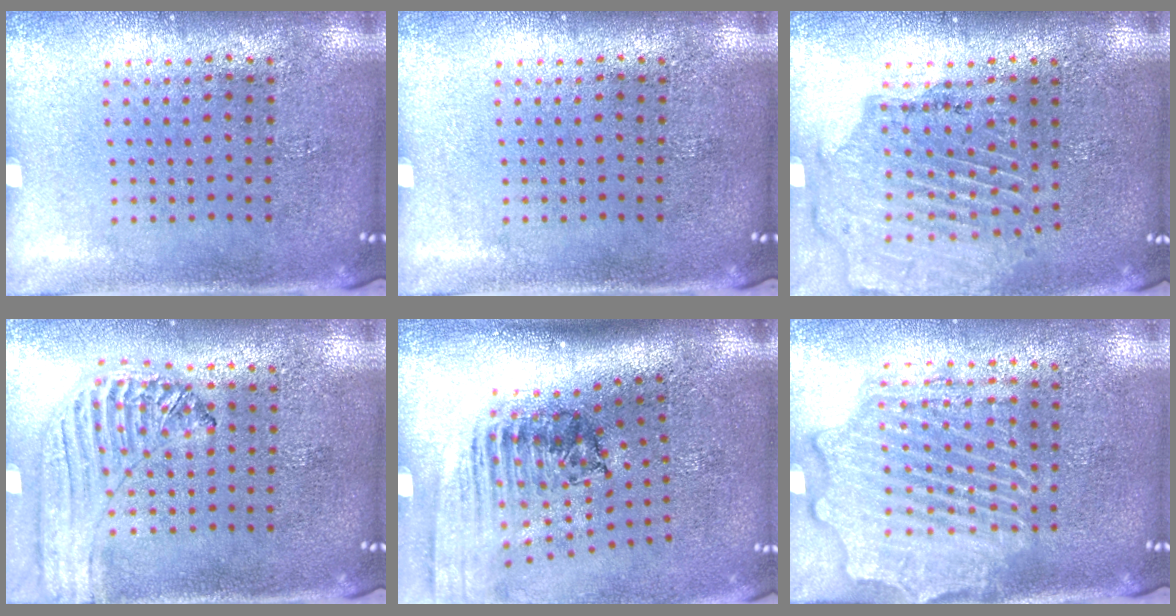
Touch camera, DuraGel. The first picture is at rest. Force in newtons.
{"total": 0.0}
{"total": 1.6, "press": 1.6, "slide": 0.2}
{"total": 1.3, "press": 1.3, "slide": 0.1}
{"total": 2.5, "press": 1.8, "slide": 1.7}
{"total": 2.5, "press": 2.4, "slide": 0.3}